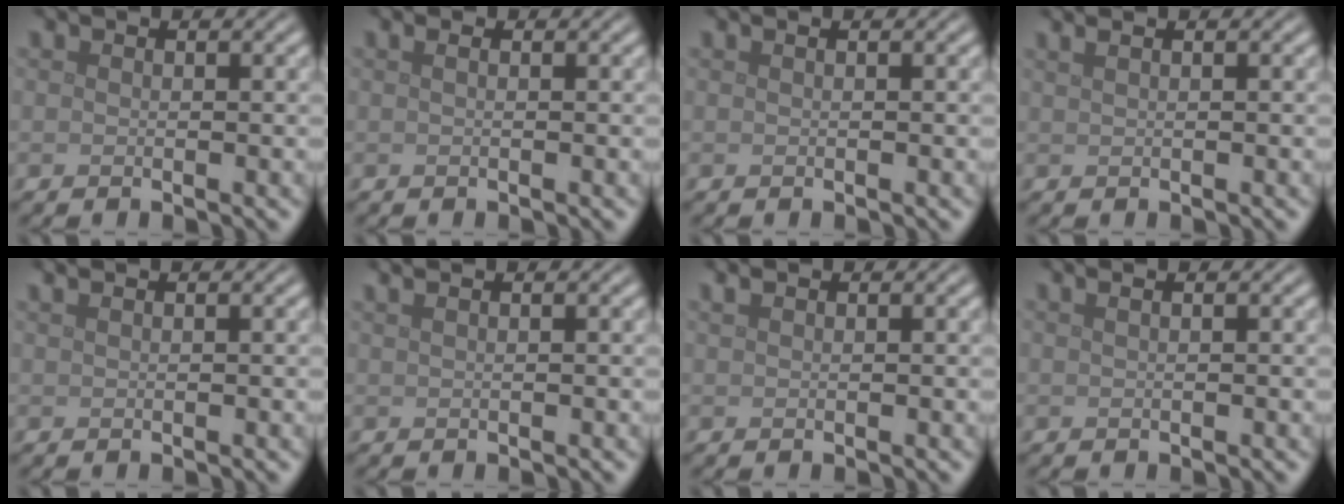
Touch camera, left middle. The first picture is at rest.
{"total": 0.7, "force": [0.3, 0.3, 0.6], "torque": [-0.012, 0.002, 0.001]}
{"total": 0.6, "force": [0.2, 0.2, 0.5], "torque": [-0.005, 0.004, -0.001]}
{"total": 3.0, "force": [1.8, 1.5, 1.9], "torque": [-0.015, 0.014, 0.001]}
{"total": 1.9, "force": [1.2, 0.9, 1.2], "torque": [-0.012, 0.004, 0.001]}
{"total": 3.0, "force": [1.8, 1.6, 1.9], "torque": [-0.014, 0.017, -0.001]}
{"total": 0.8, "force": [0.6, 0.2, 0.4], "torque": [-0.009, 0.005, 0.013]}
{"total": 2.3, "force": [1.2, 1.2, 1.6], "torque": [-0.005, 0.010, -0.009]}